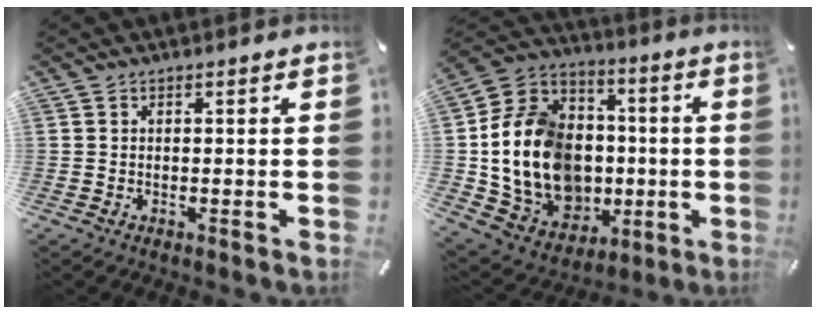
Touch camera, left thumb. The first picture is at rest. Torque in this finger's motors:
{"motor_torque": [2.50, 2.51, 2.77, 0.00, 0.35]}